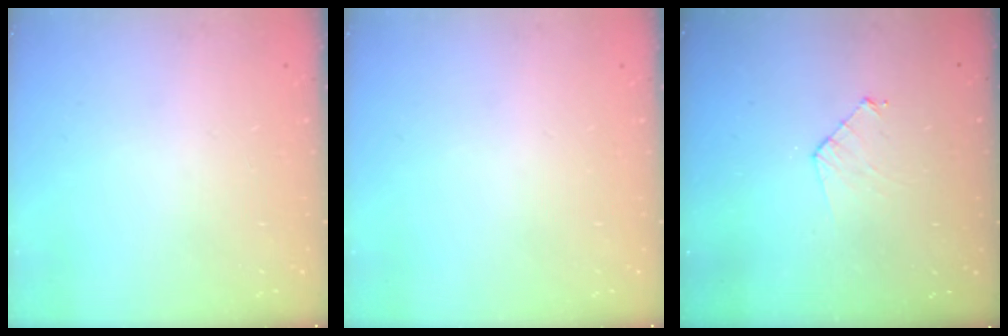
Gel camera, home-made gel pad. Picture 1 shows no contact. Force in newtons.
{"total": 0.0}
{"total": 6.7, "press": 6.7, "slide": 0.5}